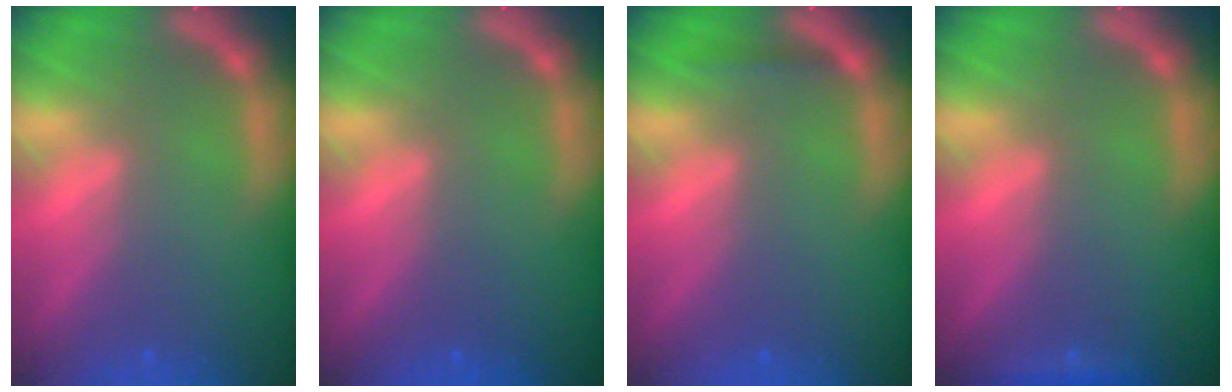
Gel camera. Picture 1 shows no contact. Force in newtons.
{"total": 0.0}
{"total": 0.9}
{"total": 0.9}